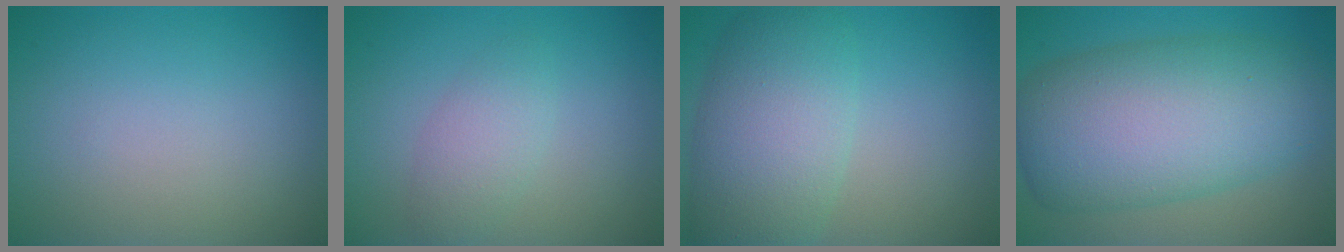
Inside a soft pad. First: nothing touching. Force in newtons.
{"total": 2.4, "press": 2.4, "slide": 0.1}
{"total": 7.5, "press": 7.5, "slide": 0.1}
{"total": 11.4, "press": 11.4, "slide": 0.2}